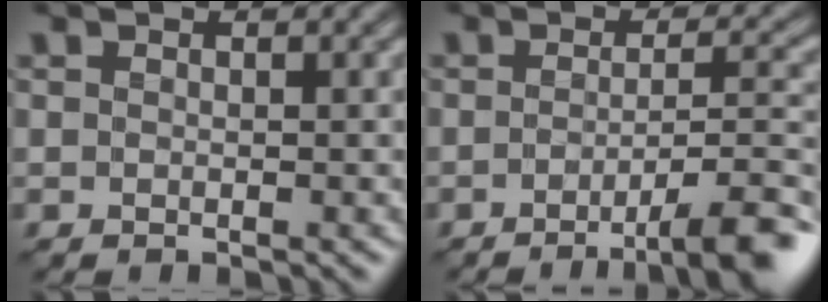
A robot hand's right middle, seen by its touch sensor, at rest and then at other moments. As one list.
[{"total": 6.9, "force": [-3.6, 1.4, 5.8], "torque": [-0.069, 0.006, -0.056]}]